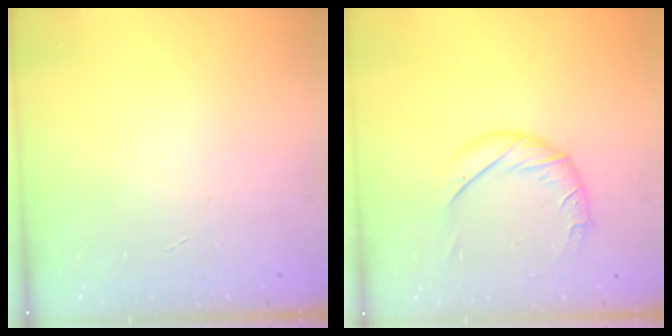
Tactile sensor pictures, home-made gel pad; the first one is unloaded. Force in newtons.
{"total": 9.9, "press": 9.9, "slide": 0.9}